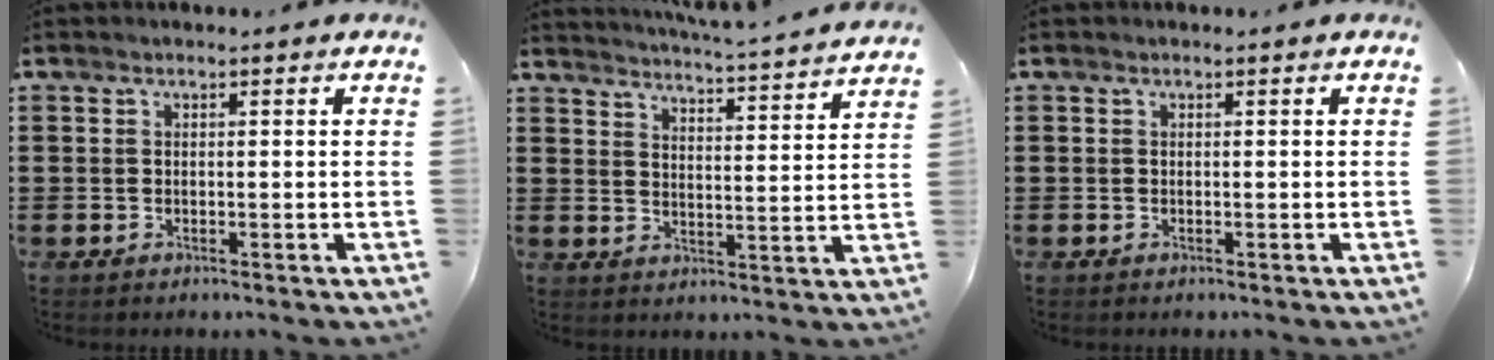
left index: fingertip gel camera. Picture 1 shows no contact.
{"total": 3.7, "force": [3.6, -0.7, 0.6], "torque": [-0.026, -0.042, 0.052]}
{"total": 0.0}